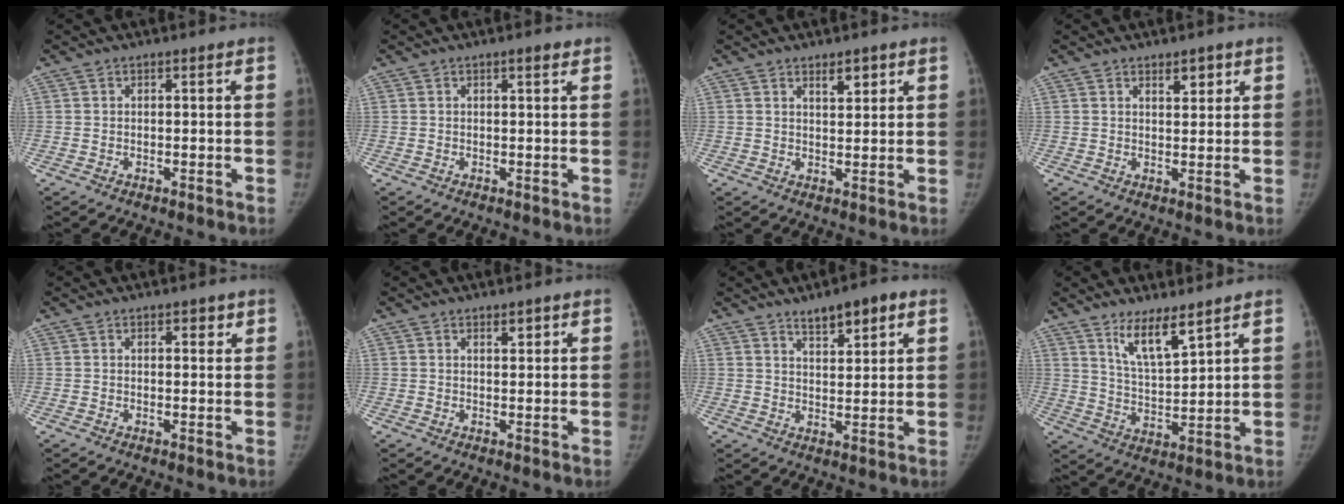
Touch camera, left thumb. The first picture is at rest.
{"total": 1.4, "force": [0.9, 0.4, 1.0], "torque": [-0.013, -0.003, 0.011]}
{"total": 3.4, "force": [2.2, 1.4, 2.2], "torque": [-0.019, -0.015, 0.035]}
{"total": 3.1, "force": [1.9, 1.4, 1.9], "torque": [-0.013, -0.012, 0.030]}
{"total": 1.9, "force": [1.2, 0.9, 1.2], "torque": [-0.004, -0.006, 0.015]}
{"total": 1.7, "force": [1.2, 0.7, 1.0], "torque": [-0.008, -0.007, 0.017]}
{"total": 6.8, "force": [4.5, 2.2, 4.7], "torque": [-0.058, -0.024, 0.068]}
{"total": 8.4, "force": [6.0, 2.0, 5.5], "torque": [-0.093, -0.052, 0.118]}